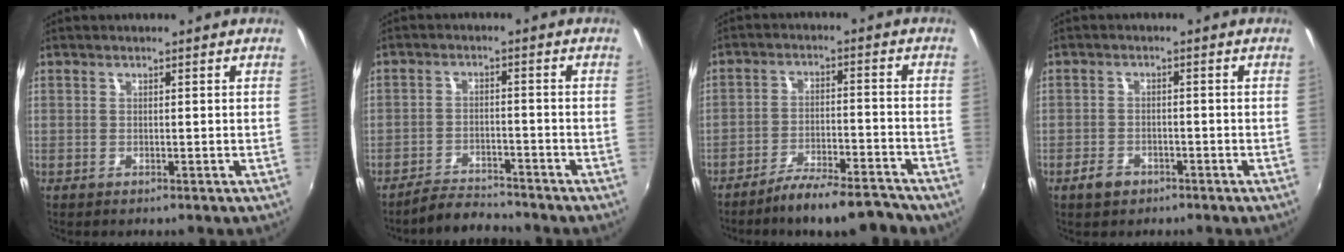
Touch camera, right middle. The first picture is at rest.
{"total": 5.4, "force": [-5.3, 0.7, 0.8], "torque": [-0.038, 0.005, -0.089]}
{"total": 10.6, "force": [-9.0, 2.2, 5.1], "torque": [-0.094, 0.001, -0.141]}
{"total": 3.3, "force": [-2.2, 2.0, 1.3], "torque": [-0.034, 0.003, -0.037]}